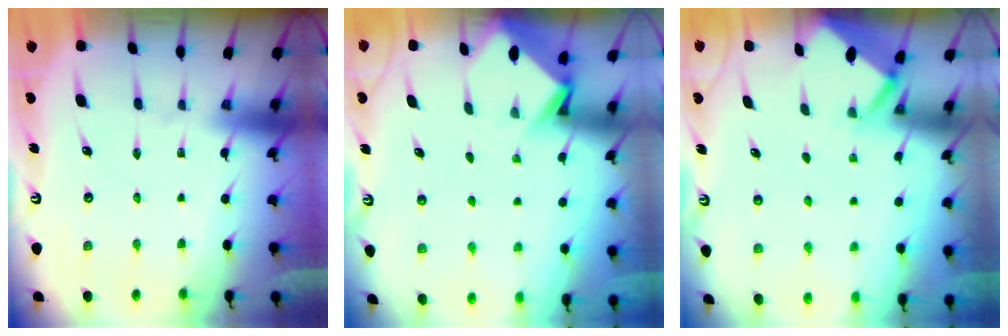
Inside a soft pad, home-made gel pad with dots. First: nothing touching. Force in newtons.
{"total": 3.0, "press": 3.0, "slide": 0.2}
{"total": 1.9, "press": 1.9, "slide": 0.1}